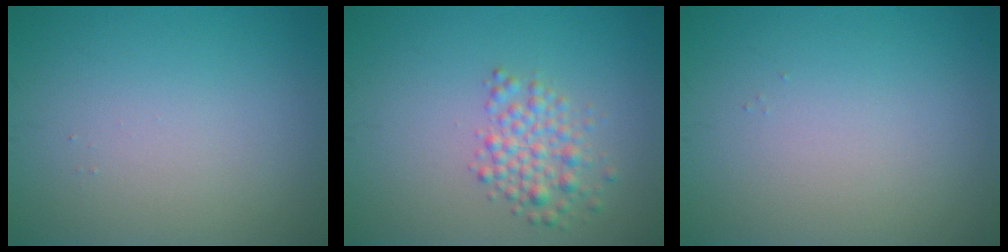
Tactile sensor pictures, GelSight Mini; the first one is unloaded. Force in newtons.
{"total": 2.8, "press": 2.8, "slide": 0.0}
{"total": 0.0}